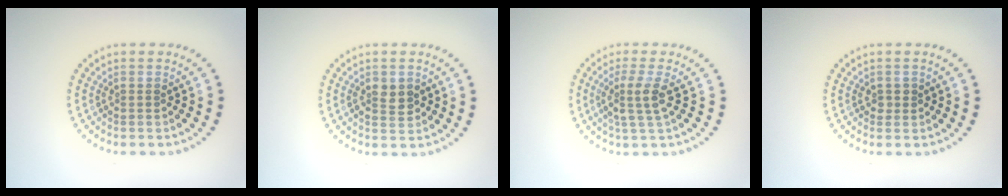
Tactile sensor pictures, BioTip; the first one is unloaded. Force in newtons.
{"total": 2.1, "press": 2.1, "slide": 0.2}
{"total": 2.7, "press": 2.2, "slide": 1.6}
{"total": 0.8, "press": 0.8, "slide": 0.2}